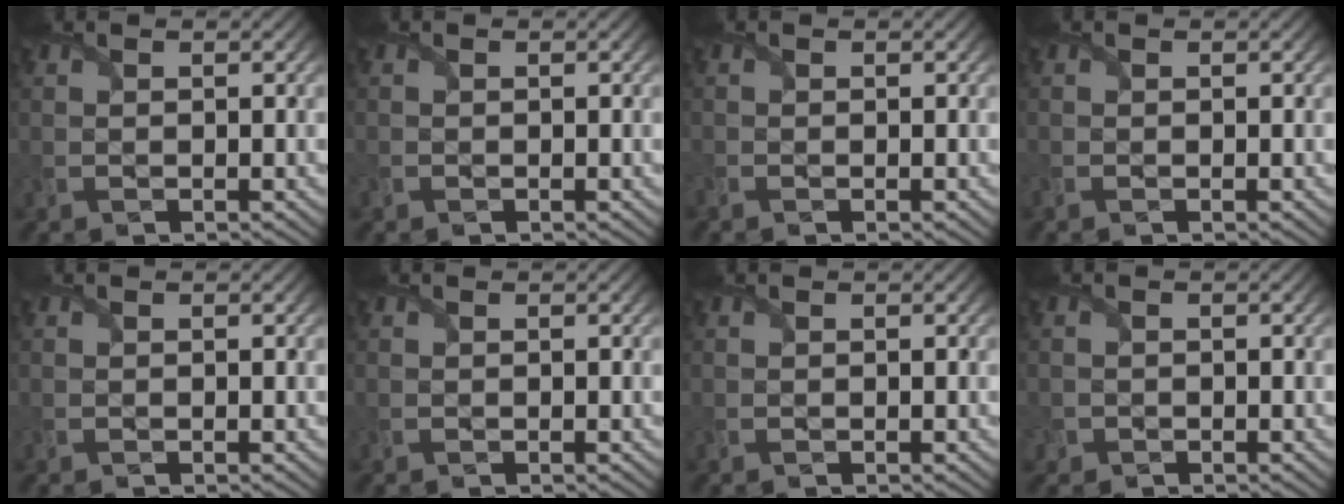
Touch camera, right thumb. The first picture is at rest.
{"total": 0.5, "force": [-0.4, 0.4, 0.0], "torque": [-0.003, -0.003, -0.008]}
{"total": 1.1, "force": [-0.6, 0.7, 0.6], "torque": [-0.018, -0.005, -0.012]}
{"total": 0.7, "force": [-0.4, 0.5, 0.4], "torque": [-0.011, -0.003, -0.006]}
{"total": 0.0}
{"total": 0.0}
{"total": 0.0}
{"total": 1.1, "force": [-0.6, 0.9, -0.2], "torque": [0.003, -0.003, -0.013]}